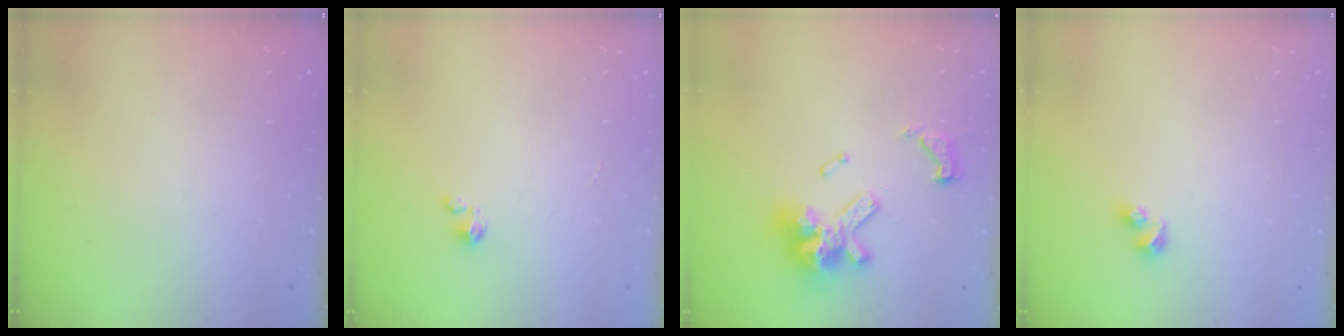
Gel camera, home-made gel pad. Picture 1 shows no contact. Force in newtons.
{"total": 1.5, "press": 1.5, "slide": 0.1}
{"total": 14.3, "press": 14.2, "slide": 1.7}
{"total": 3.8, "press": 3.8, "slide": 0.3}